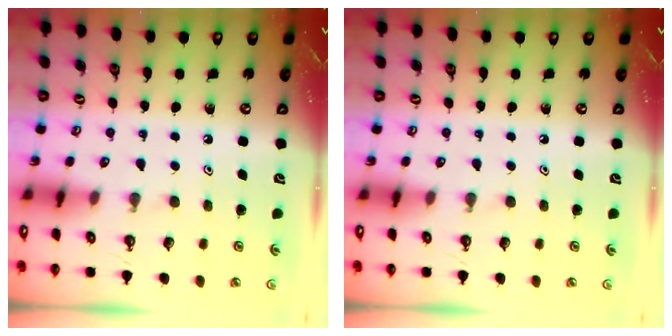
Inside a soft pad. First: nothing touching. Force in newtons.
{"total": 0.0}